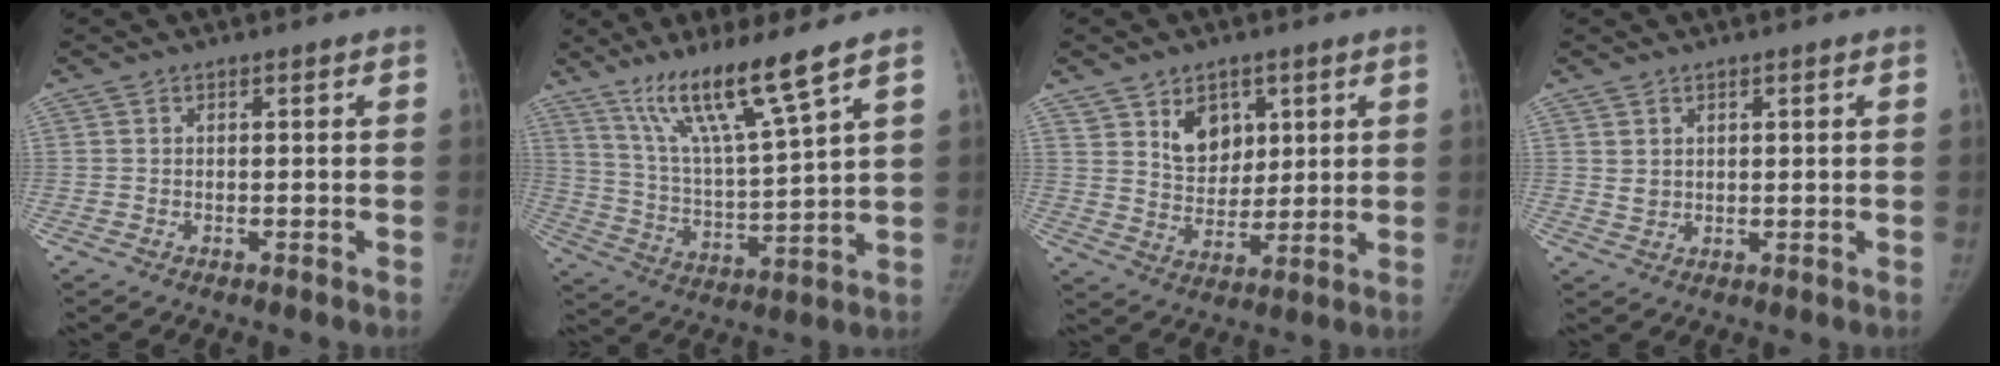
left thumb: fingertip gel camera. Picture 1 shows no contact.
{"total": 14.2, "force": [9.7, 0.0, 10.4], "torque": [-0.186, -0.058, 0.187]}
{"total": 8.5, "force": [3.8, 6.0, 4.6], "torque": [-0.042, -0.027, 0.073]}
{"total": 1.9, "force": [1.1, 1.3, 0.8], "torque": [-0.003, -0.009, 0.024]}